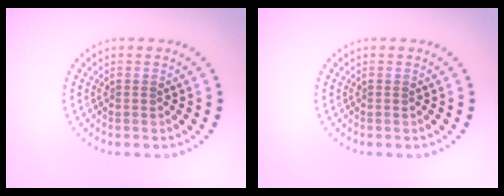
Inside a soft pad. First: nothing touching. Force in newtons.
{"total": 0.0}